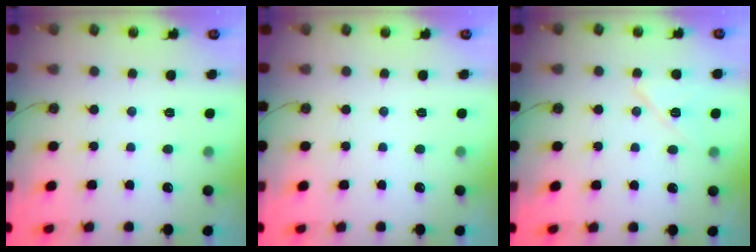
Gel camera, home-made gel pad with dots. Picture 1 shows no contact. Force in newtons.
{"total": 0.0}
{"total": 8.6, "press": 8.6, "slide": 0.6}